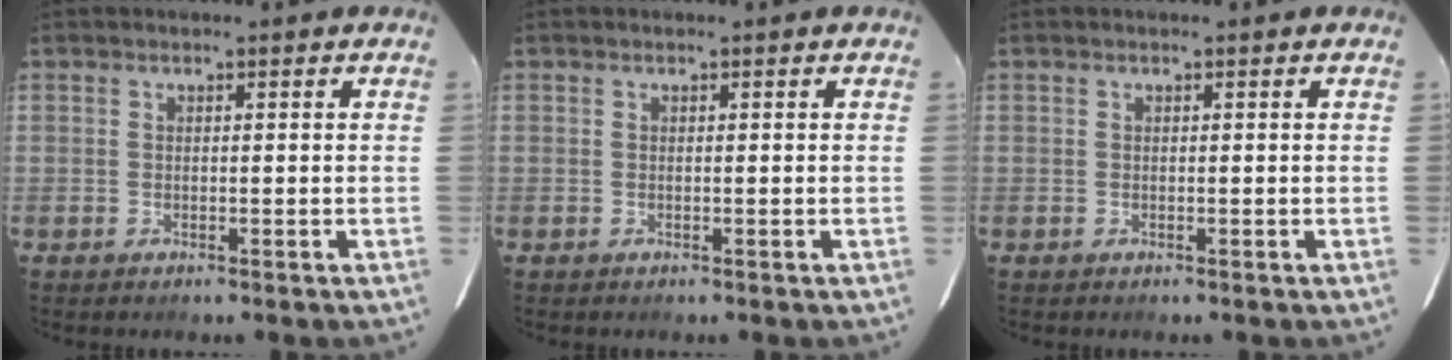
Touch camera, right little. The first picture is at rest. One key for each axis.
{"total": 0.0}
{"total": 0.0}